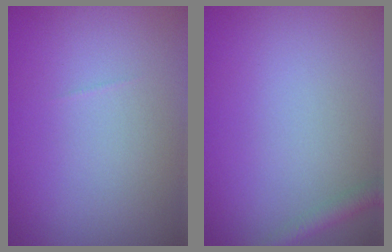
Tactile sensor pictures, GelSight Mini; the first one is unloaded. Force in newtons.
{"total": 1.5, "press": 1.5, "slide": 0.1}